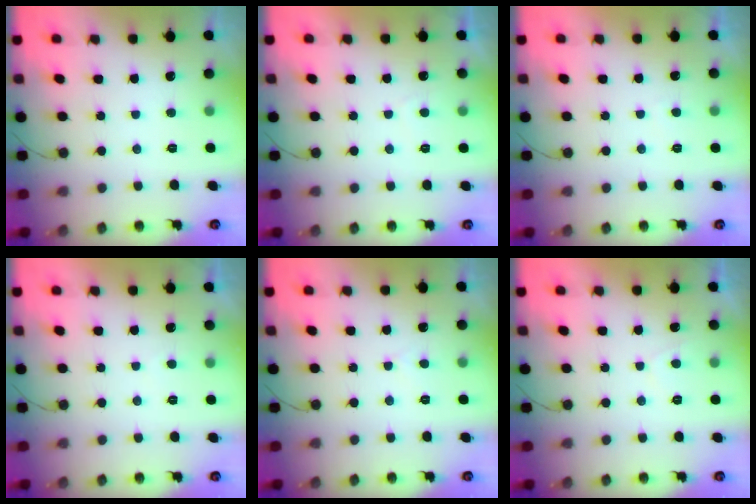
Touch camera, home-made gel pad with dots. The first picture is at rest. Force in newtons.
{"total": 0.5, "press": 0.0, "slide": 0.5}
{"total": 0.0}
{"total": 0.6, "press": 0.3, "slide": 0.5}
{"total": 2.2, "press": 2.2, "slide": 0.3}
{"total": 0.9, "press": 0.7, "slide": 0.5}